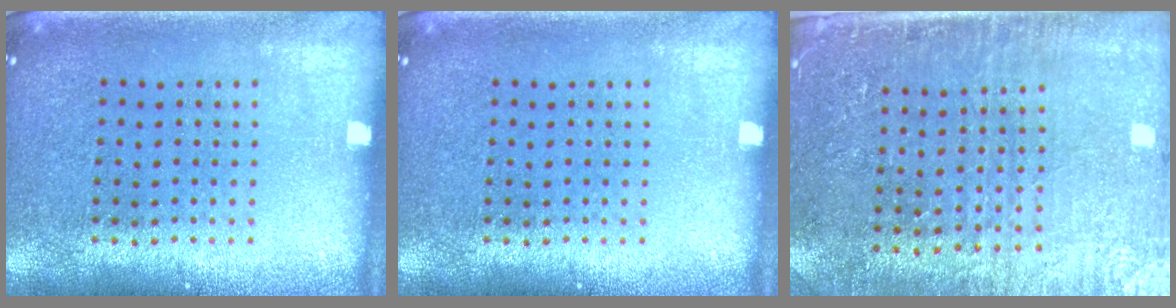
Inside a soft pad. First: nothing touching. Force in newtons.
{"total": 0.0}
{"total": 3.2, "press": 2.9, "slide": 1.2}